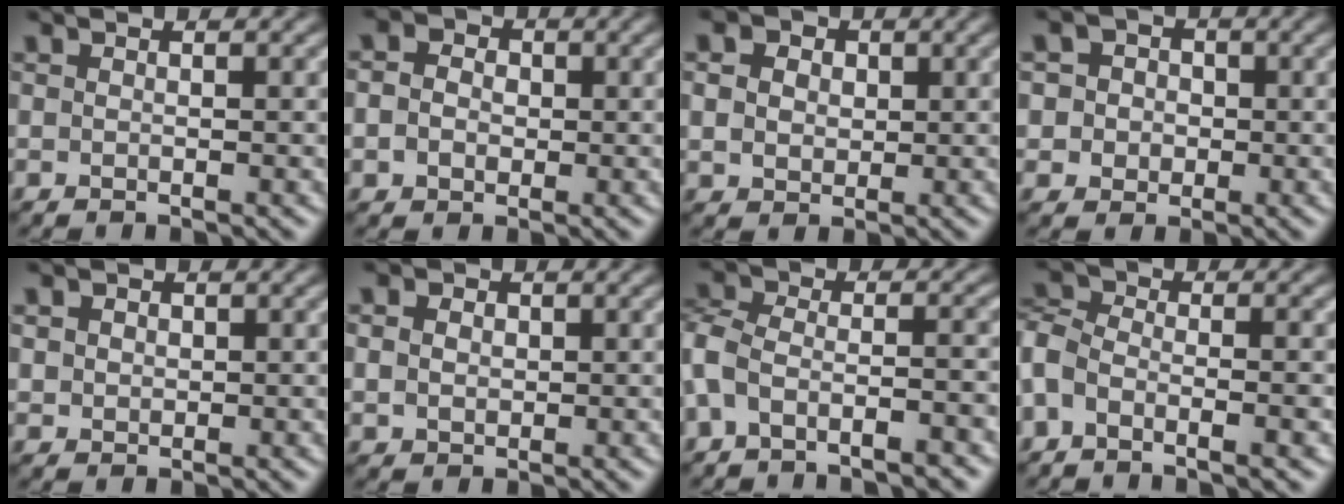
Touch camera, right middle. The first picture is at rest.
{"total": 4.2, "force": [0.7, 3.5, 2.2], "torque": [-0.024, 0.024, -0.023]}
{"total": 5.6, "force": [2.3, 4.2, 2.9], "torque": [-0.063, 0.019, 0.017]}
{"total": 4.5, "force": [1.1, 4.0, 1.7], "torque": [-0.014, 0.022, -0.001]}
{"total": 2.1, "force": [0.9, 1.7, 0.8], "torque": [-0.023, 0.005, 0.022]}
{"total": 2.3, "force": [0.7, 1.9, 1.1], "torque": [-0.027, 0.007, 0.010]}
{"total": 5.5, "force": [-3.3, 2.4, 3.7], "torque": [-0.074, 0.001, -0.069]}
{"total": 5.4, "force": [-2.0, 2.9, 4.1], "torque": [-0.062, 0.012, -0.039]}